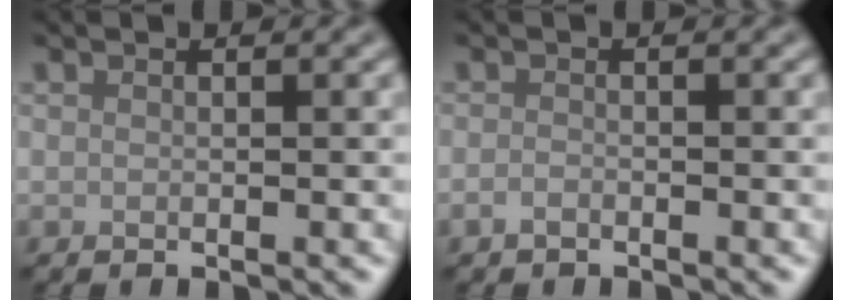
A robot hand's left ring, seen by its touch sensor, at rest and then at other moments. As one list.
[{"total": 0.9, "force": [-0.6, 0.4, 0.4], "torque": [-0.009, -0.001, -0.014]}]